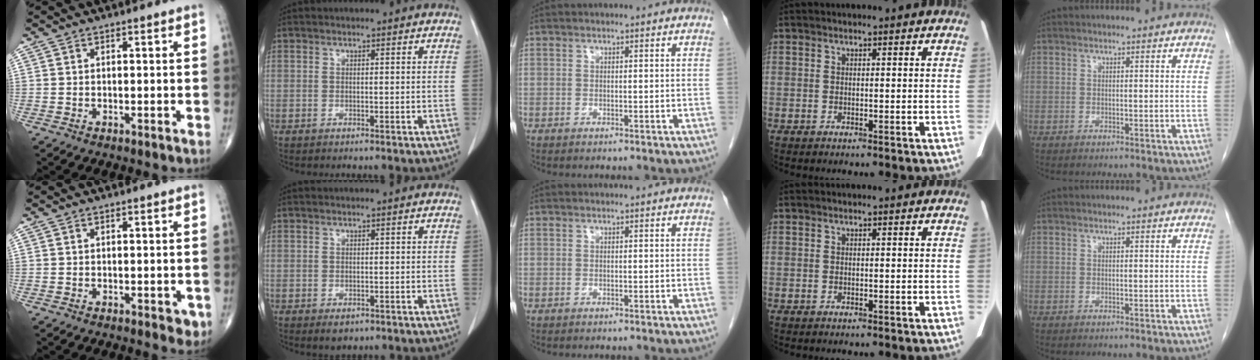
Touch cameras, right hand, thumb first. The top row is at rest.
{"thumb": {"total": 2.4, "force": [-0.6, 1.3, 1.9], "torque": [-0.005, 0.000, -0.006]}, "index": {"total": 2.1, "force": [-1.1, 1.3, 1.1], "torque": [-0.010, -0.001, -0.007]}}